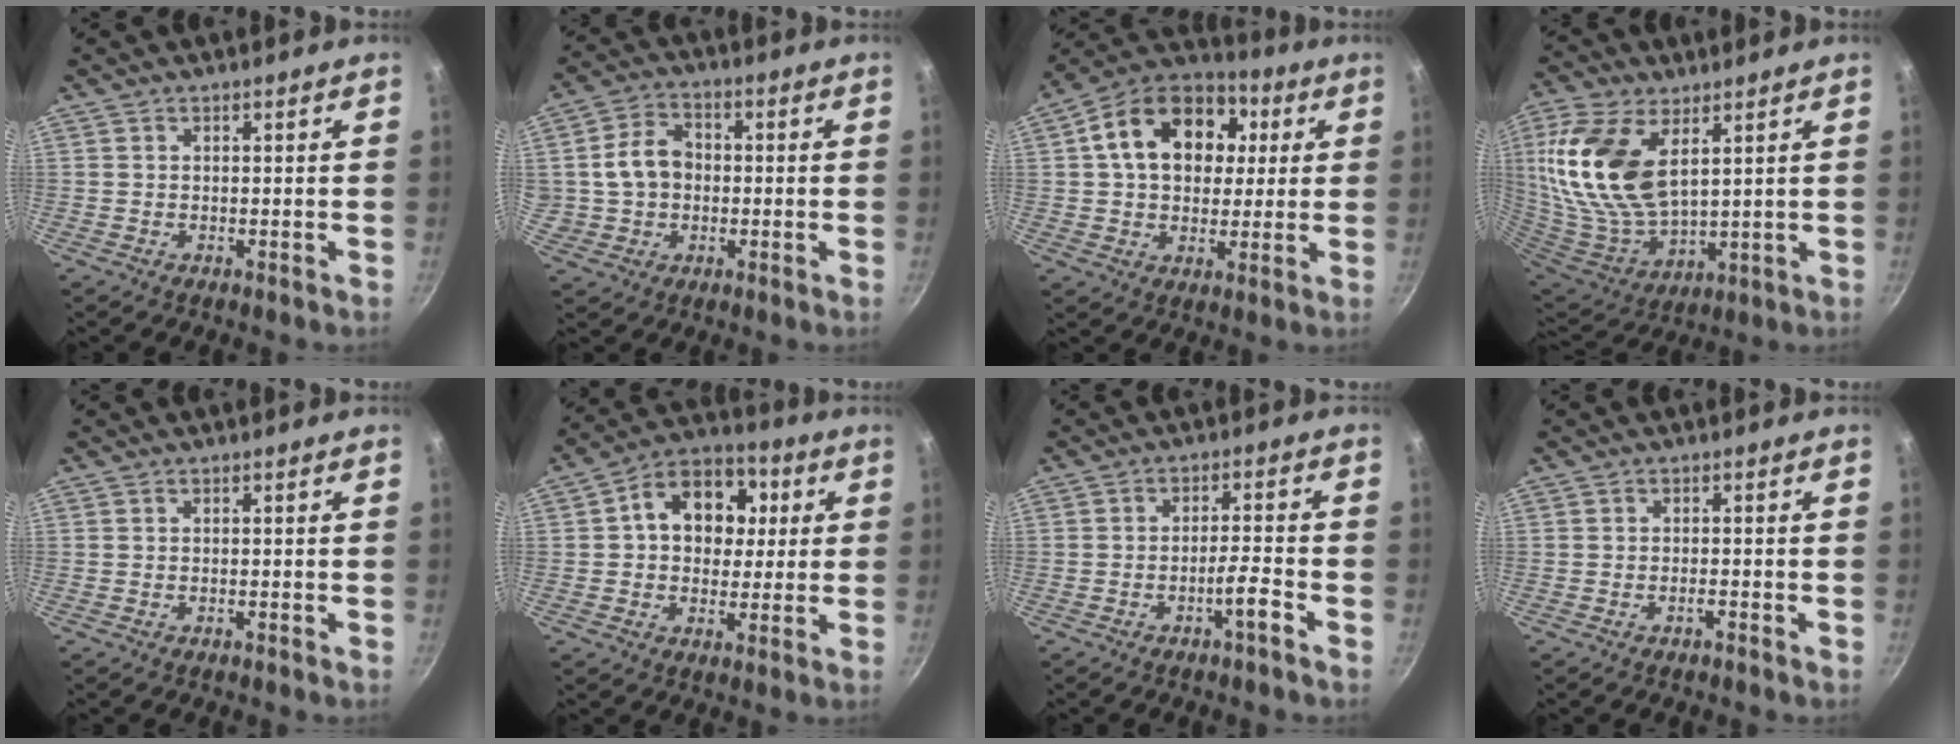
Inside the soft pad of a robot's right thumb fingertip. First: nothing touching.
{"total": 9.1, "force": [0.3, 7.3, 5.4], "torque": [-0.073, 0.019, 0.002]}
{"total": 18.8, "force": [4.2, 13.6, 12.2], "torque": [-0.182, 0.023, 0.055]}
{"total": 19.8, "force": [6.4, 10.8, 15.3], "torque": [-0.311, -0.027, 0.134]}
{"total": 0.0}
{"total": 14.1, "force": [2.6, 10.6, 8.9], "torque": [-0.097, 0.019, 0.025]}
{"total": 4.5, "force": [-2.6, 0.1, 3.7], "torque": [-0.069, 0.022, -0.044]}
{"total": 1.2, "force": [-0.9, 0.2, 0.8], "torque": [-0.015, 0.010, -0.017]}